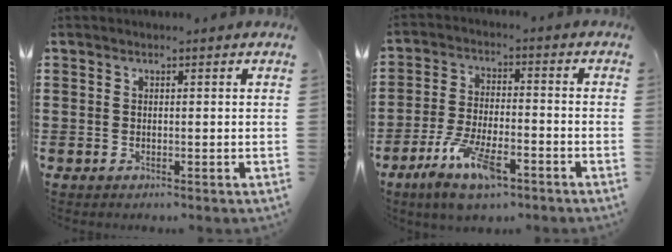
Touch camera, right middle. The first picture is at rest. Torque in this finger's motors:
{"motor_torque": [1.13, -1.01, 0.38, 0.21]}